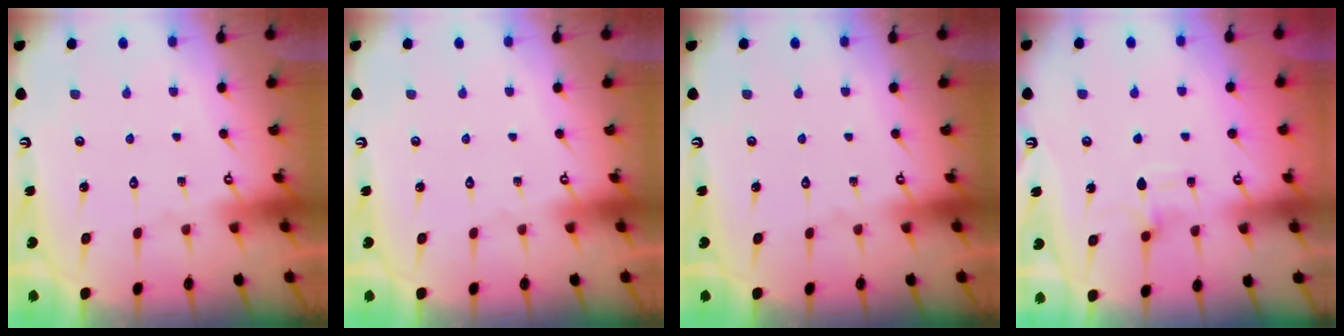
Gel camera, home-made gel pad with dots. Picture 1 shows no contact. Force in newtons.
{"total": 0.0}
{"total": 0.0}
{"total": 5.1, "press": 5.0, "slide": 1.2}